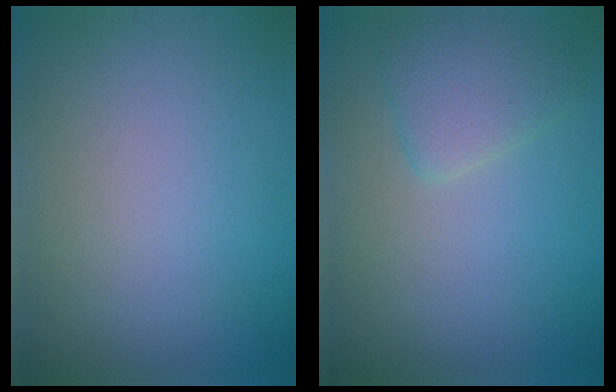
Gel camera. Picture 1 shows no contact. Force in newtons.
{"total": 2.6, "press": 2.6, "slide": 0.3}